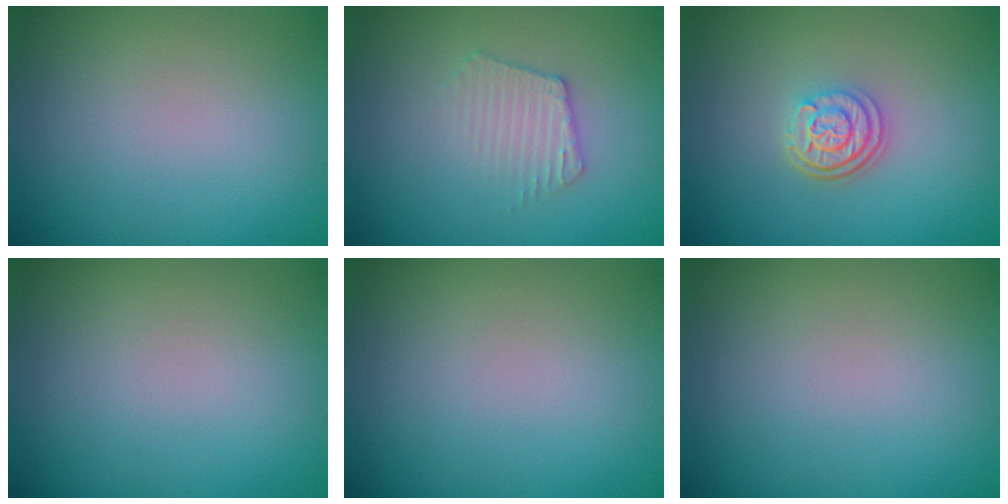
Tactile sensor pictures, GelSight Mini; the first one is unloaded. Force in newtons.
{"total": 2.4, "press": 2.4, "slide": 0.3}
{"total": 3.1, "press": 2.4, "slide": 1.8}
{"total": 0.0}
{"total": 0.0}
{"total": 0.0}